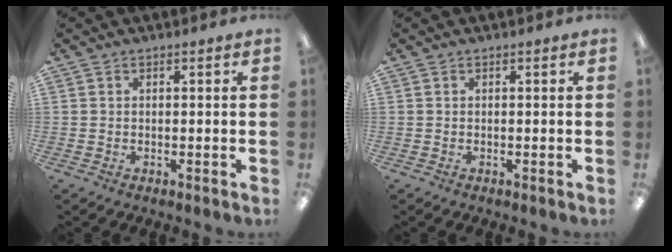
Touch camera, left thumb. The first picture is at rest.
{"total": 0.0}